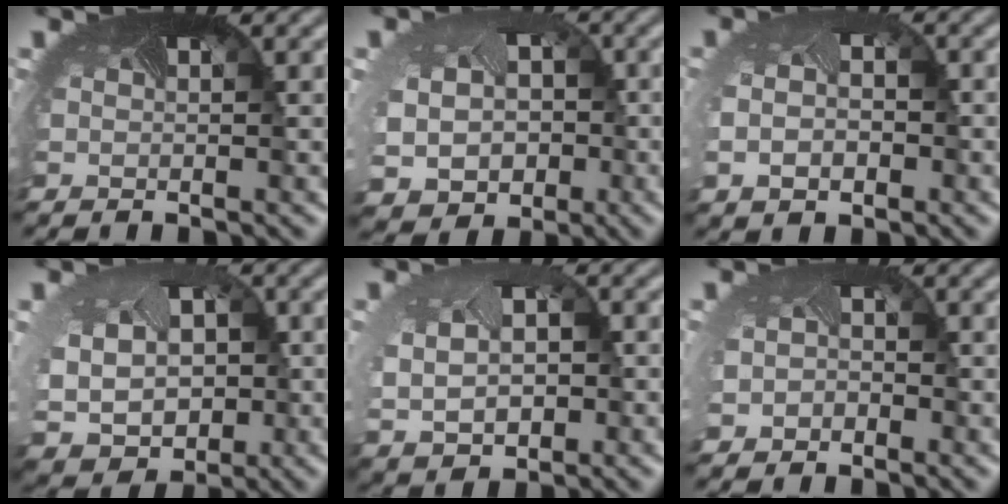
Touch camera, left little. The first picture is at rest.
{"total": 7.7, "force": [-1.2, 6.4, 4.2], "torque": [-0.083, -0.038, -0.005]}
{"total": 3.4, "force": [-0.6, 2.5, 2.2], "torque": [-0.053, -0.015, -0.004]}
{"total": 6.8, "force": [-0.9, 5.8, 3.5], "torque": [-0.083, -0.038, 0.001]}
{"total": 5.6, "force": [-0.4, 4.3, 3.6], "torque": [-0.086, -0.024, 0.021]}
{"total": 1.9, "force": [-0.7, 1.7, 0.7], "torque": [-0.013, -0.013, -0.009]}